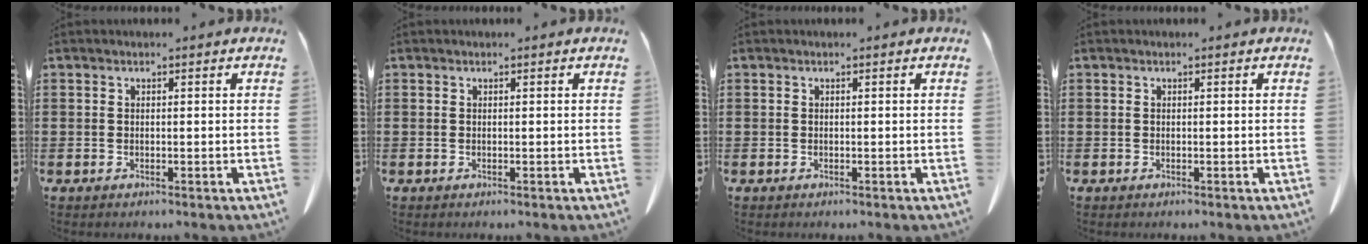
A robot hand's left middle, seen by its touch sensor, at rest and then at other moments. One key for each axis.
{"total": 0.0}
{"total": 0.0}
{"total": 0.0}